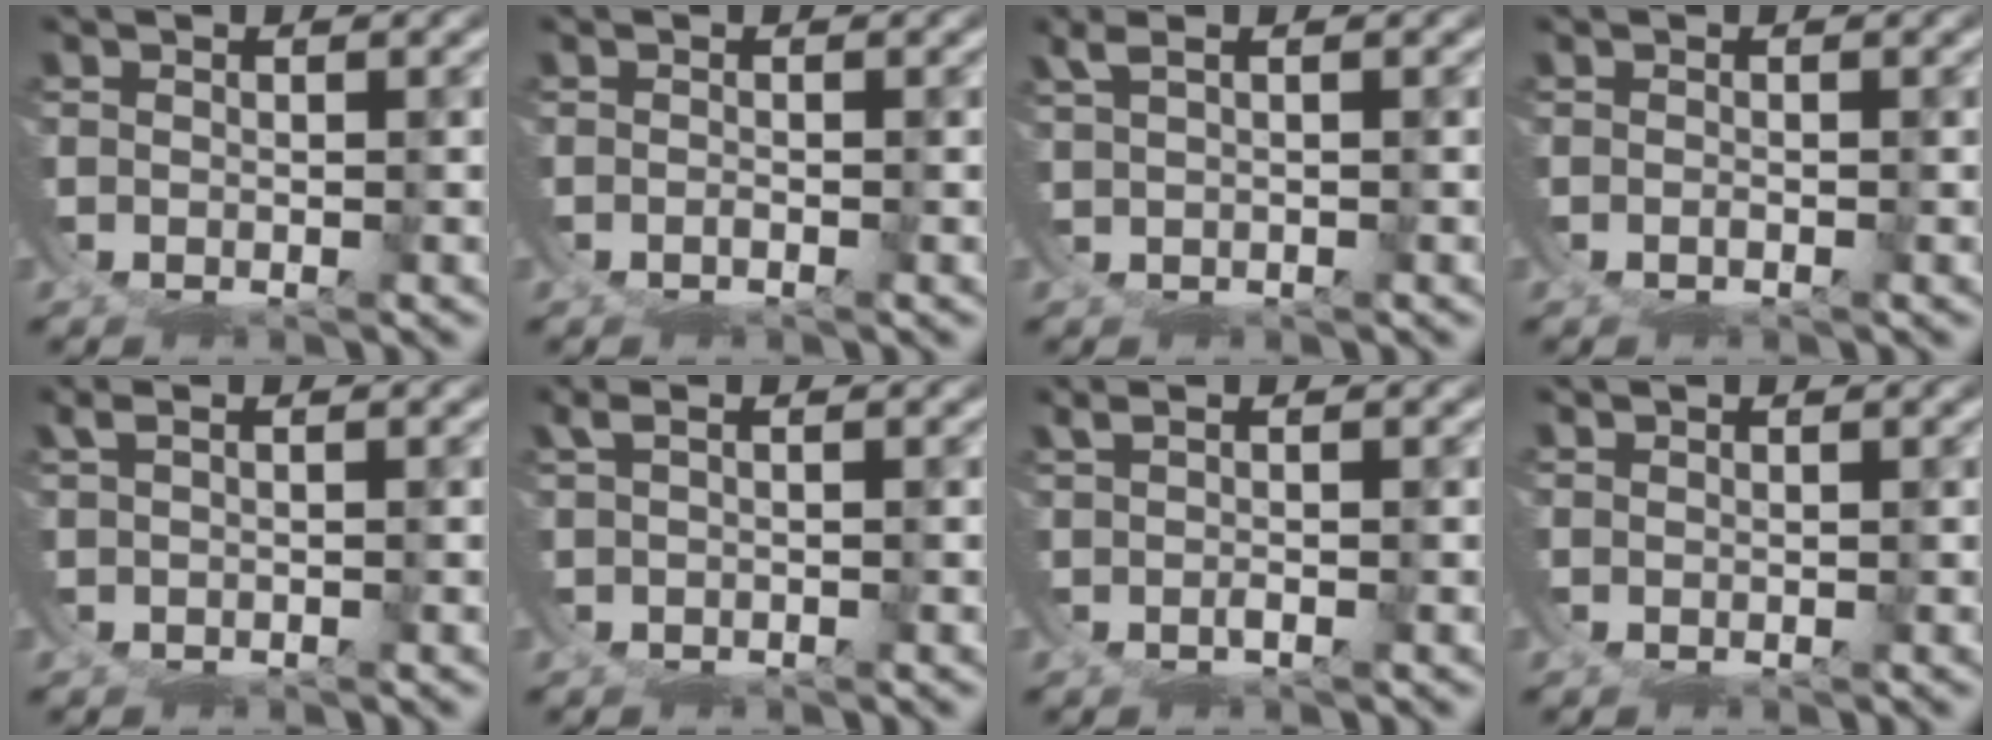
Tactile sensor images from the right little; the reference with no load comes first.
{"total": 1.2, "force": [-0.9, 0.5, 0.5], "torque": [-0.011, -0.009, -0.011]}
{"total": 1.8, "force": [1.7, 0.0, 0.6], "torque": [-0.004, 0.015, 0.025]}
{"total": 0.9, "force": [-0.6, 0.4, 0.5], "torque": [-0.009, -0.007, -0.007]}
{"total": 1.1, "force": [1.0, 0.1, 0.5], "torque": [-0.003, 0.013, 0.012]}
{"total": 1.3, "force": [0.9, 0.5, 0.8], "torque": [-0.009, 0.014, 0.010]}
{"total": 1.8, "force": [1.2, -0.2, 1.2], "torque": [-0.012, 0.011, 0.018]}
{"total": 1.1, "force": [0.9, -0.6, -0.3], "torque": [0.011, 0.006, 0.014]}